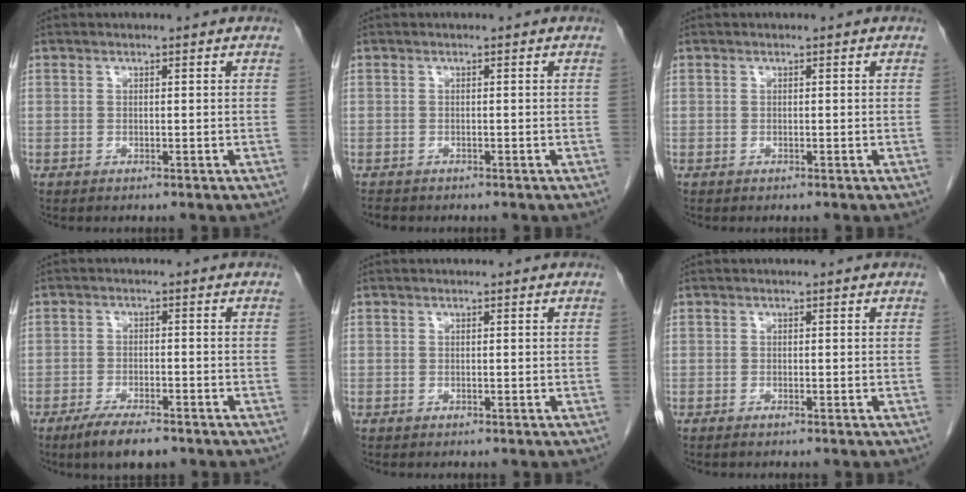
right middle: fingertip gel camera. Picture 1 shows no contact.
{"total": 1.4, "force": [-1.2, 0.6, 0.3], "torque": [-0.012, -0.003, -0.018]}
{"total": 0.0}
{"total": 6.0, "force": [-4.4, 1.5, 3.8], "torque": [-0.067, -0.007, -0.072]}
{"total": 0.0}
{"total": 0.5, "force": [-0.4, 0.0, 0.3], "torque": [-0.008, -0.001, -0.008]}